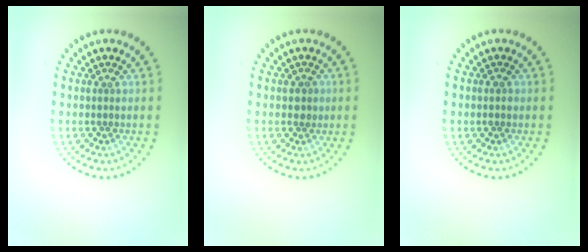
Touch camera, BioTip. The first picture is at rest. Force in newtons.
{"total": 1.1, "press": 1.1, "slide": 0.4}
{"total": 0.9, "press": 0.9, "slide": 0.1}